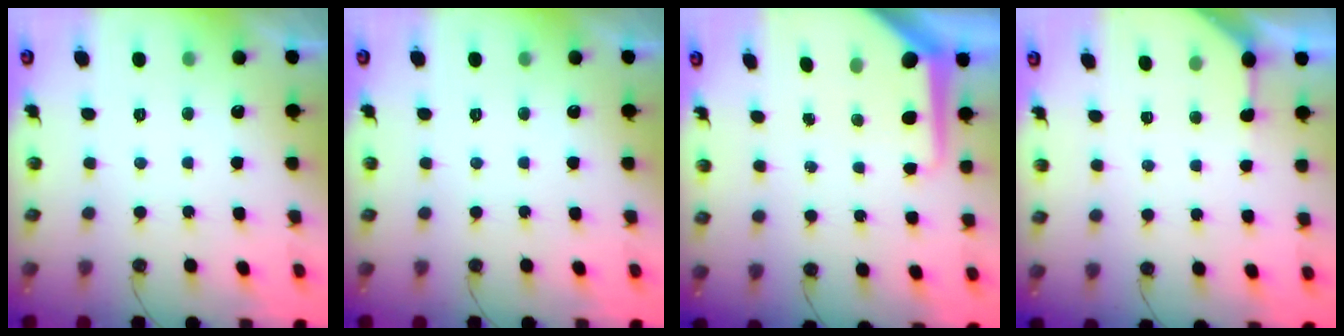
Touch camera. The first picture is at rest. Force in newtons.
{"total": 0.0}
{"total": 11.0, "press": 11.0, "slide": 1.0}
{"total": 2.7, "press": 2.7, "slide": 0.4}